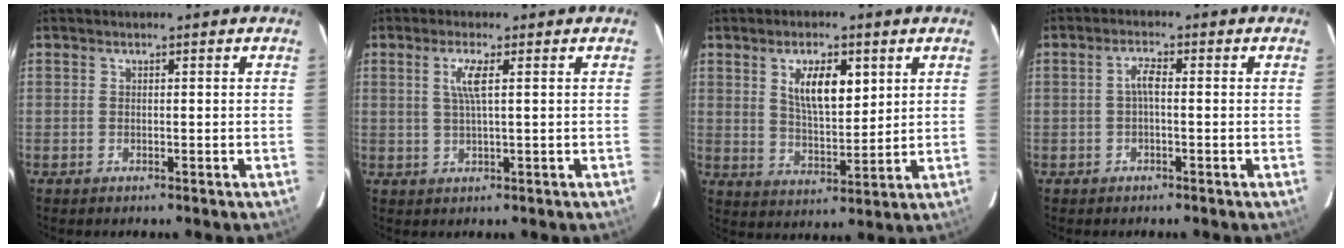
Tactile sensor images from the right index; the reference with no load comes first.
{"total": 3.6, "force": [1.1, -0.1, 3.4], "torque": [-0.068, -0.001, 0.021]}
{"total": 9.1, "force": [3.7, 3.7, 7.5], "torque": [-0.130, 0.002, 0.071]}
{"total": 2.2, "force": [-0.3, 0.5, 2.1], "torque": [-0.044, 0.008, -0.006]}